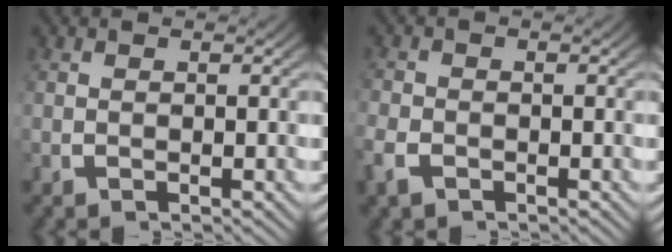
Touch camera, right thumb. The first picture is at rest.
{"total": 2.3, "force": [-1.6, 1.5, 0.5], "torque": [-0.014, -0.005, -0.030]}